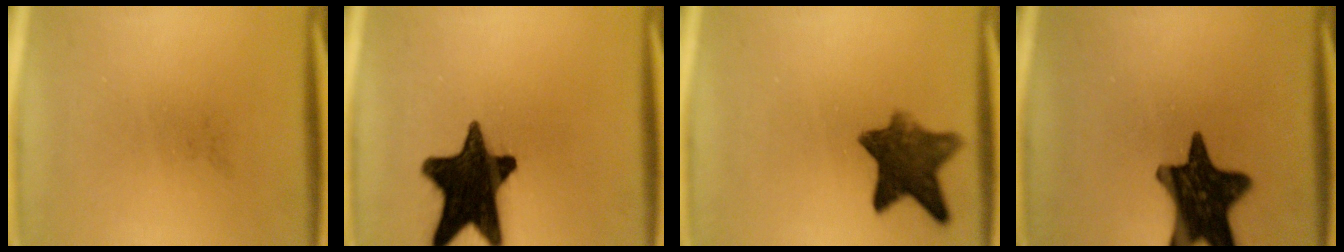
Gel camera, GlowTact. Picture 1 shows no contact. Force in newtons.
{"total": 17.4}
{"total": 9.1}
{"total": 15.6}